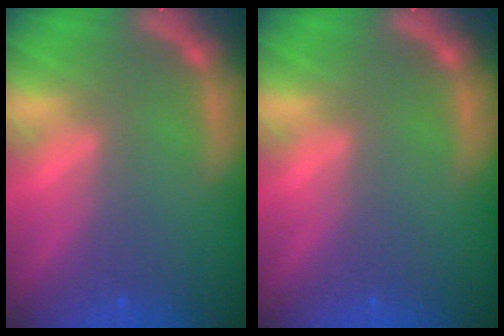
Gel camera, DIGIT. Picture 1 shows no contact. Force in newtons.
{"total": 0.0}